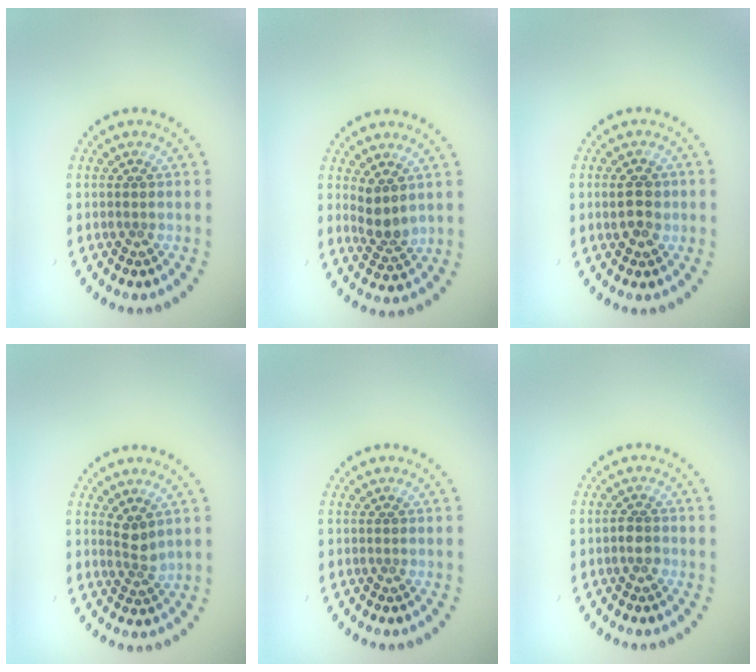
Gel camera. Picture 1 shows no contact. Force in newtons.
{"total": 2.5, "press": 2.0, "slide": 1.5}
{"total": 2.6, "press": 2.6, "slide": 0.2}
{"total": 1.9, "press": 1.4, "slide": 1.2}
{"total": 0.0}
{"total": 1.3, "press": 1.2, "slide": 0.5}